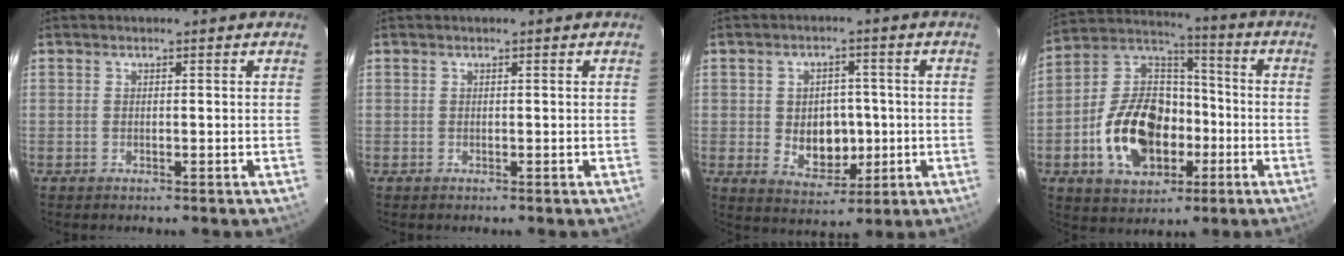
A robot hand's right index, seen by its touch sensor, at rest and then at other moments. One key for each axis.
{"total": 0.0}
{"total": 8.3, "fx": -0.8, "fy": 6.3, "fz": 5.3, "tx": -0.101, "ty": 0.002, "tz": 0.005}
{"total": 18.7, "fx": -5.4, "fy": 12.2, "fz": 13.1, "tx": -0.273, "ty": 0.028, "tz": -0.077}